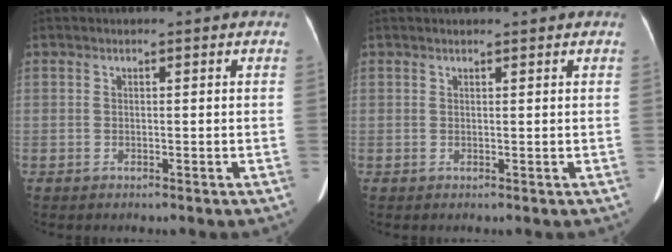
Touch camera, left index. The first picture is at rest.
{"total": 1.9, "force": [1.7, 0.1, 0.8], "torque": [-0.012, 0.015, 0.025]}